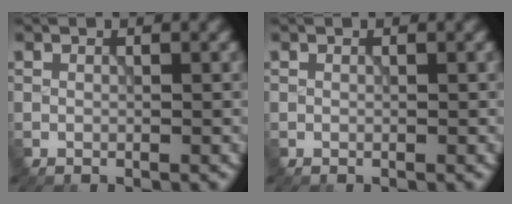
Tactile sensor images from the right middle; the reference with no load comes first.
{"total": 0.0}